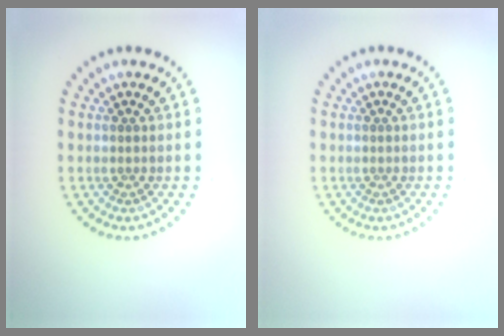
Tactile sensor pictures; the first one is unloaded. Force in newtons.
{"total": 0.0}